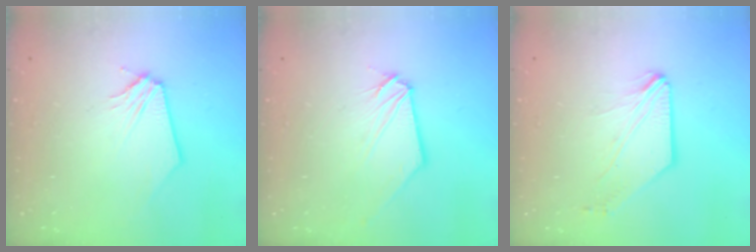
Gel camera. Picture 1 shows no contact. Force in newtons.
{"total": 0.8, "press": 0.8, "slide": 0.1}
{"total": 1.3, "press": 1.3, "slide": 0.3}